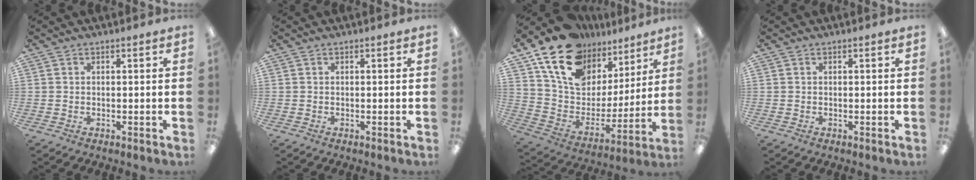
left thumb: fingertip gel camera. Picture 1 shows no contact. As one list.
[{"total": 0.0}, {"total": 18.9, "force": [13.6, 10.8, 7.5], "torque": [-0.149, -0.088, 0.248]}, {"total": 0.0}]